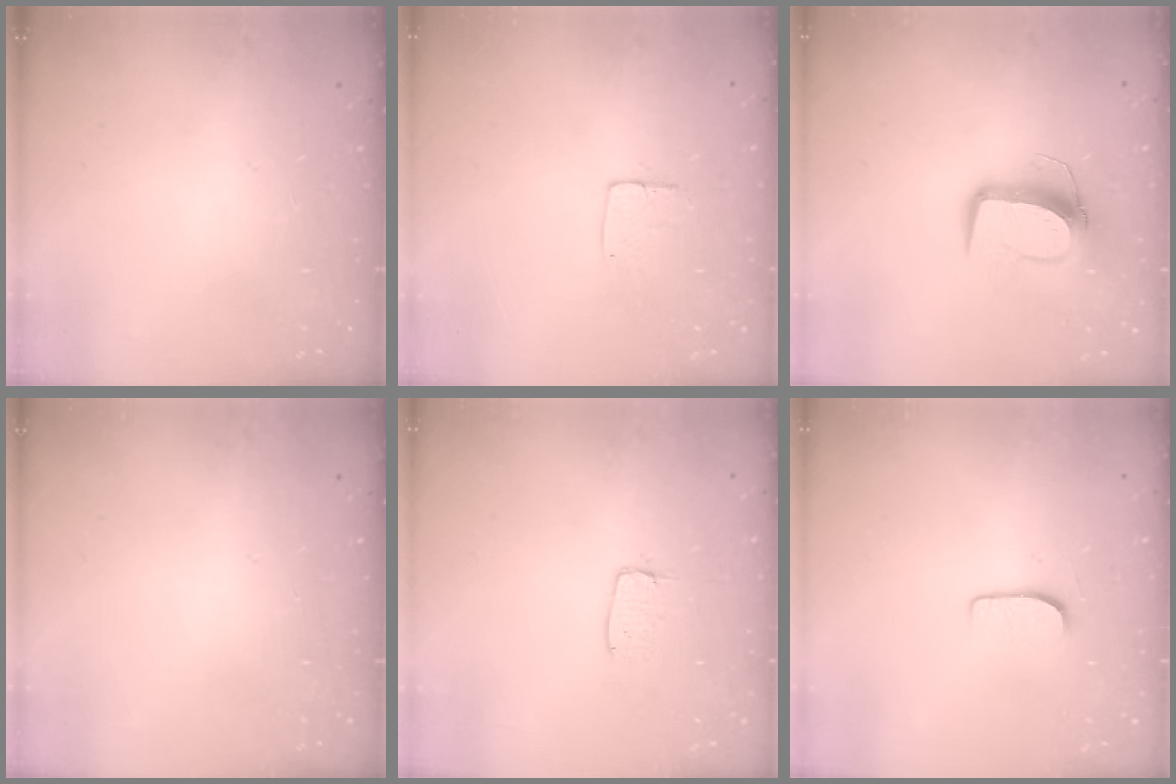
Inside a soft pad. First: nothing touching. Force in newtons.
{"total": 5.6, "press": 5.6, "slide": 0.2}
{"total": 10.4, "press": 10.3, "slide": 1.0}
{"total": 0.0}
{"total": 3.8, "press": 3.8, "slide": 0.3}
{"total": 6.3, "press": 6.3, "slide": 0.7}